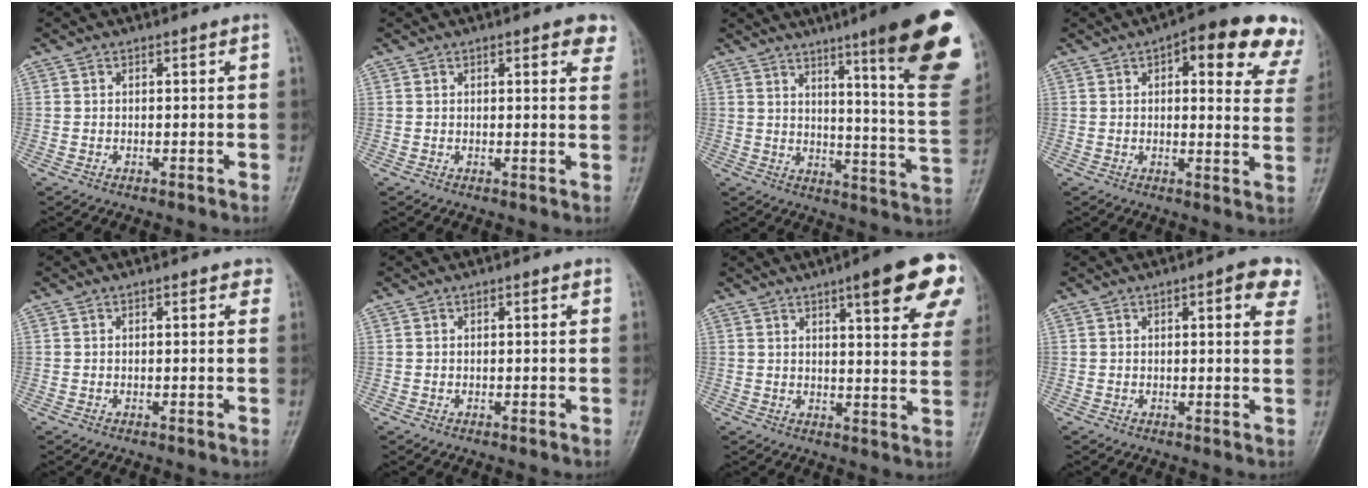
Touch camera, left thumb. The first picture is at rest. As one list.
[{"total": 5.1, "force": [2.8, 1.7, 3.9], "torque": [-0.028, -0.007, 0.027]}, {"total": 23.3, "force": [12.9, 2.7, 19.1], "torque": [-0.225, -0.066, 0.169]}, {"total": 17.5, "force": [9.8, 6.7, 12.8], "torque": [-0.117, -0.019, 0.099]}, {"total": 2.2, "force": [1.1, 1.0, 1.7], "torque": [-0.012, 0.001, 0.008]}, {"total": 1.0, "force": [0.5, 0.2, 0.8], "torque": [-0.013, 0.001, 0.004]}, {"total": 17.3, "force": [9.1, 3.8, 14.2], "torque": [-0.158, -0.028, 0.108]}, {"total": 6.4, "force": [2.8, 1.8, 5.4], "torque": [-0.049, -0.004, 0.027]}]